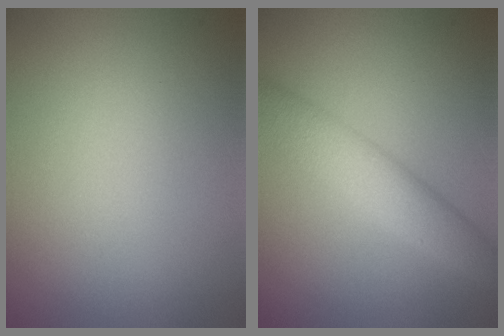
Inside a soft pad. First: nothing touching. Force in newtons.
{"total": 4.9, "press": 4.9, "slide": 0.1}